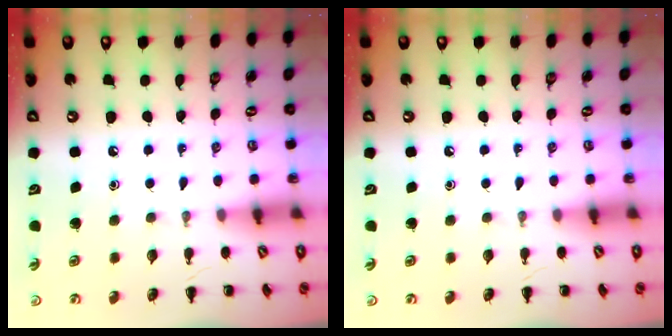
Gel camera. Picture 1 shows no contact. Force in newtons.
{"total": 0.0}